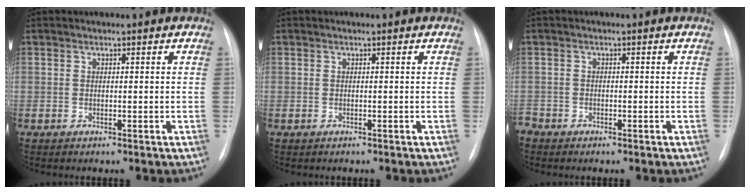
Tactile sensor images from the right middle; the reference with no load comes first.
{"total": 0.0}
{"total": 2.1, "force": [-1.6, 1.4, 0.4], "torque": [-0.008, 0.002, -0.027]}